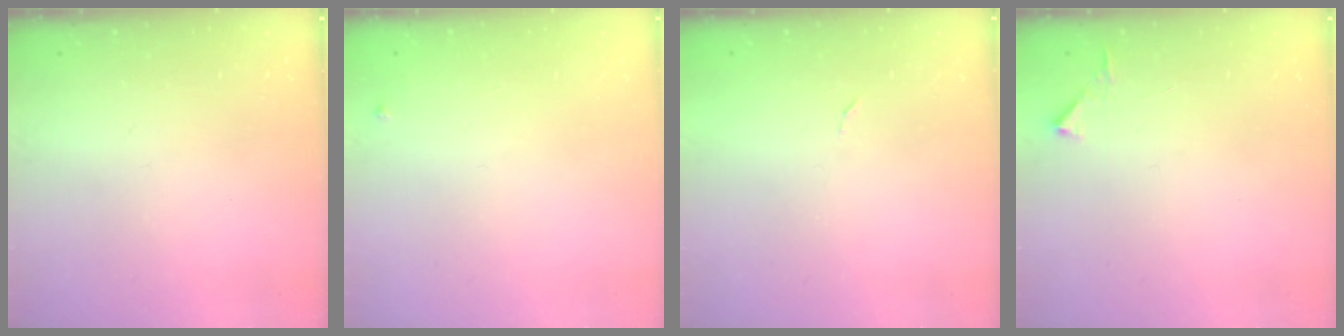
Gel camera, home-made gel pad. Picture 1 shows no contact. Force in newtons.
{"total": 3.2, "press": 3.2, "slide": 0.5}
{"total": 3.8, "press": 3.8, "slide": 0.2}
{"total": 2.8, "press": 2.8, "slide": 0.3}